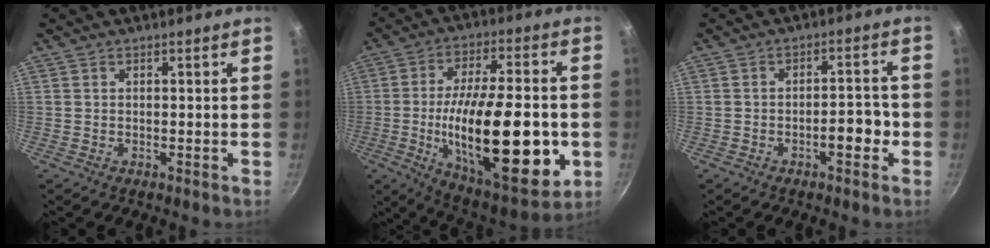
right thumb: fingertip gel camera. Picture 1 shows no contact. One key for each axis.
{"total": 28.5, "fx": -4.8, "fy": 10.8, "fz": 25.9, "tx": -0.402, "ty": 0.001, "tz": -0.067}
{"total": 5.2, "fx": -2.1, "fy": 2.3, "fz": 4.2, "tx": -0.039, "ty": 0.028, "tz": -0.032}